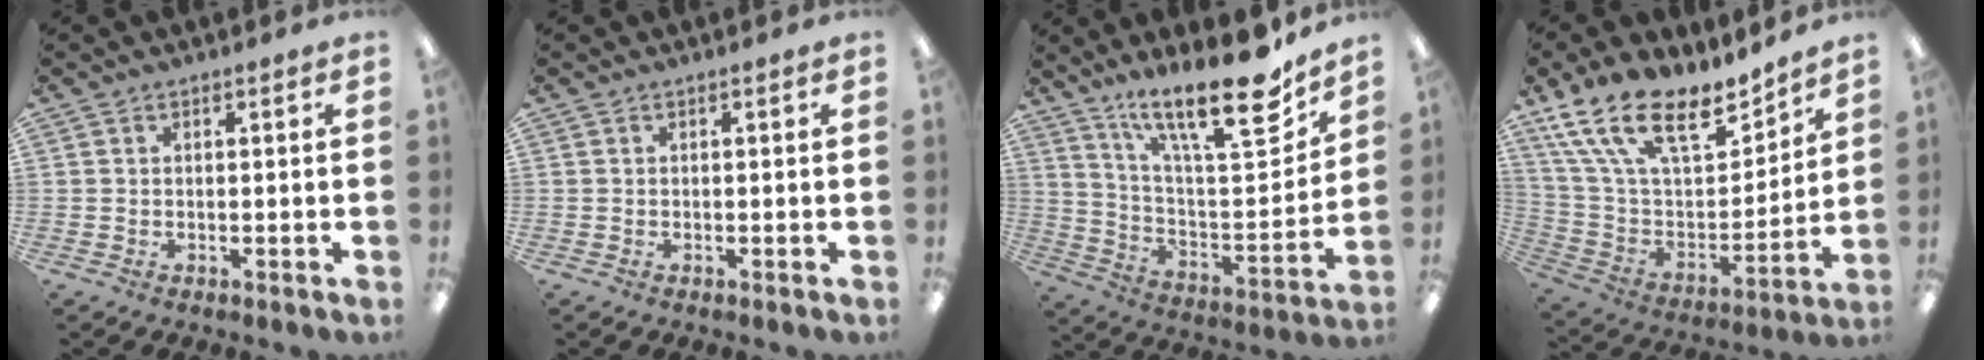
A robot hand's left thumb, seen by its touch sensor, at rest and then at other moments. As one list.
[{"total": 0.0}, {"total": 21.1, "force": [15.7, 4.3, 13.4], "torque": [-0.215, -0.116, 0.254]}, {"total": 20.0, "force": [14.1, 8.2, 11.6], "torque": [-0.231, -0.089, 0.255]}]